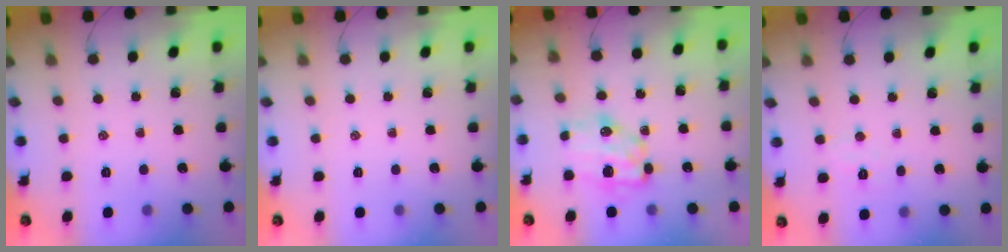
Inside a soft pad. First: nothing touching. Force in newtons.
{"total": 0.0}
{"total": 9.6, "press": 9.4, "slide": 1.8}
{"total": 3.2, "press": 3.1, "slide": 0.8}